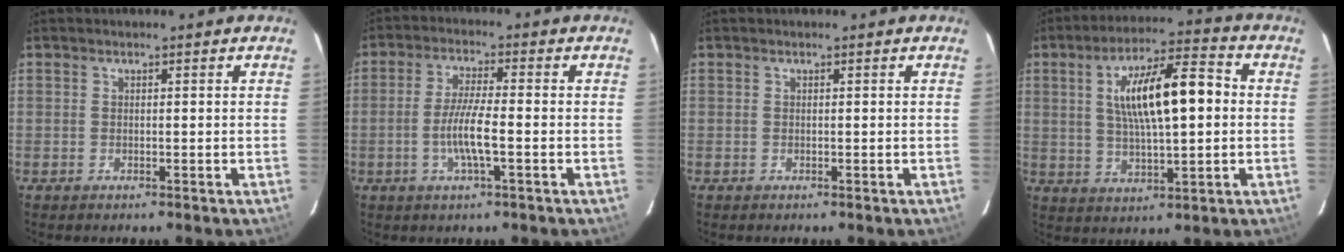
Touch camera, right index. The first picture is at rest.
{"total": 6.6, "force": [-1.9, 0.6, 6.3], "torque": [-0.124, -0.004, -0.038]}
{"total": 0.0}
{"total": 14.0, "force": [1.9, 4.0, 13.3], "torque": [-0.227, 0.018, 0.037]}